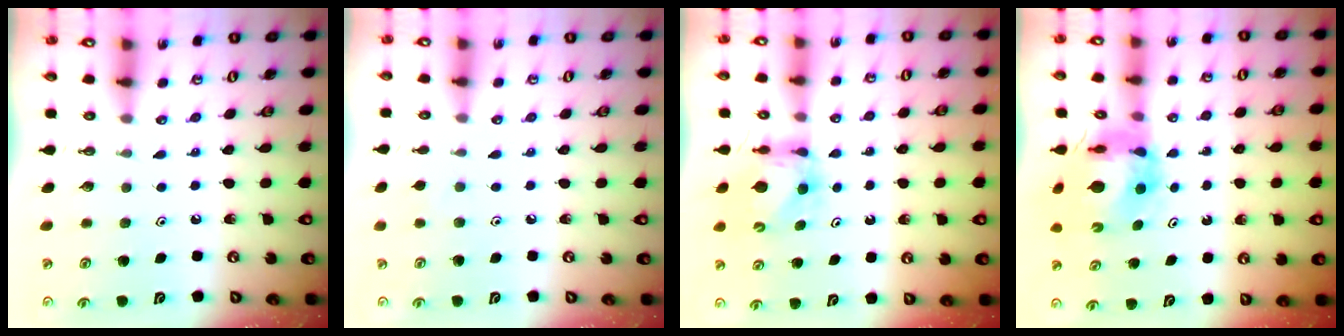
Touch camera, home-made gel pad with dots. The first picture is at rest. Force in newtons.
{"total": 2.4, "press": 2.4, "slide": 0.5}
{"total": 5.7, "press": 5.7, "slide": 0.6}
{"total": 11.5, "press": 11.4, "slide": 1.3}